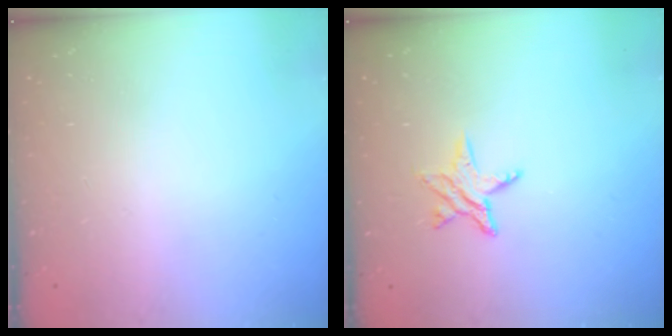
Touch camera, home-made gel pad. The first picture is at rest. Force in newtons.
{"total": 5.4, "press": 5.3, "slide": 0.6}